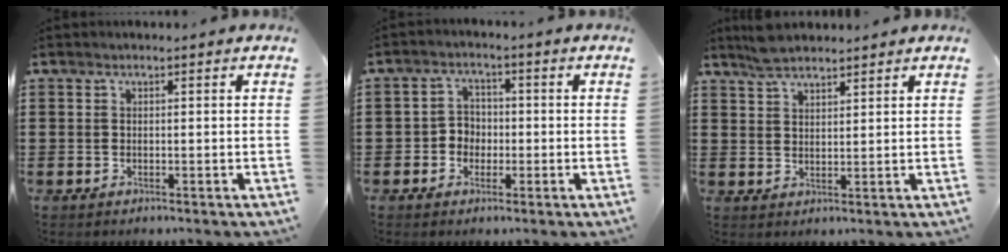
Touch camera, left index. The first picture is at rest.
{"total": 3.2, "force": [-1.1, 2.8, 1.0], "torque": [-0.030, 0.008, -0.027]}
{"total": 4.0, "force": [3.7, 1.1, 1.1], "torque": [-0.031, -0.002, 0.070]}